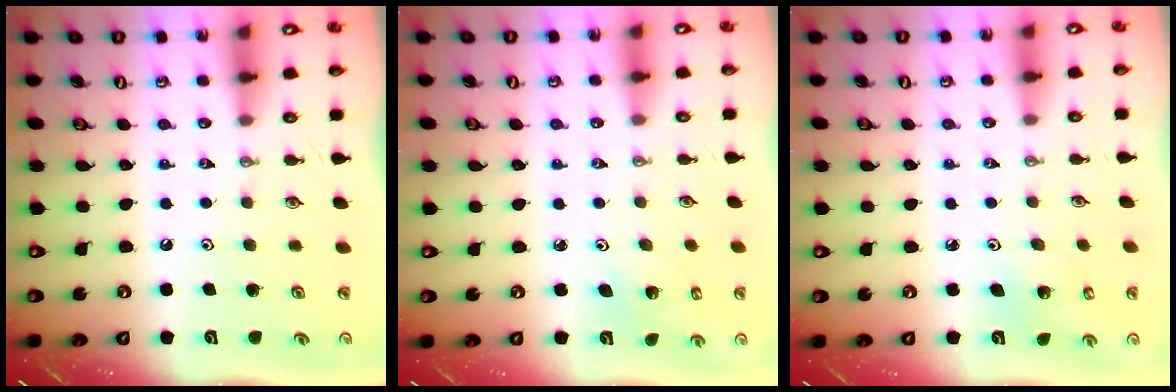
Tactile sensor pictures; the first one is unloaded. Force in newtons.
{"total": 2.2, "press": 2.2, "slide": 0.2}
{"total": 2.9, "press": 2.9, "slide": 0.2}